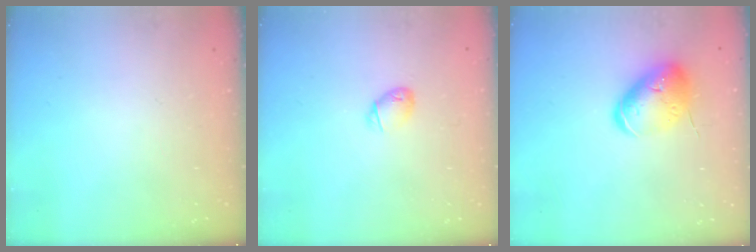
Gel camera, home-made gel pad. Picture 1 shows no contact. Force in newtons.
{"total": 4.2, "press": 4.1, "slide": 0.7}
{"total": 12.5, "press": 12.4, "slide": 1.9}